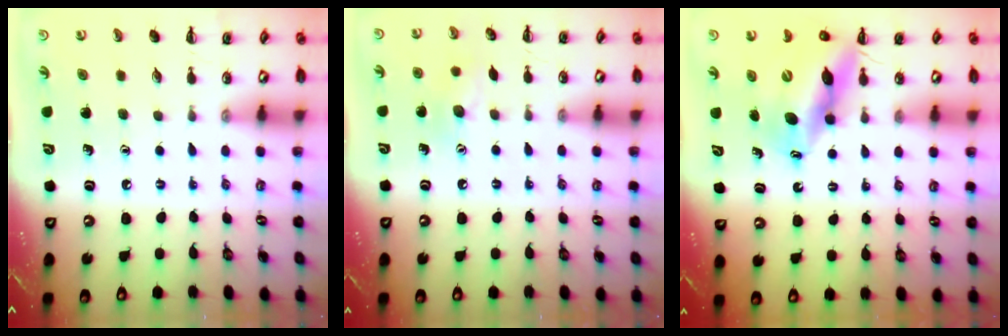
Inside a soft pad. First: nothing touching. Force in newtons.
{"total": 8.5, "press": 8.4, "slide": 1.1}
{"total": 13.4, "press": 13.0, "slide": 3.5}